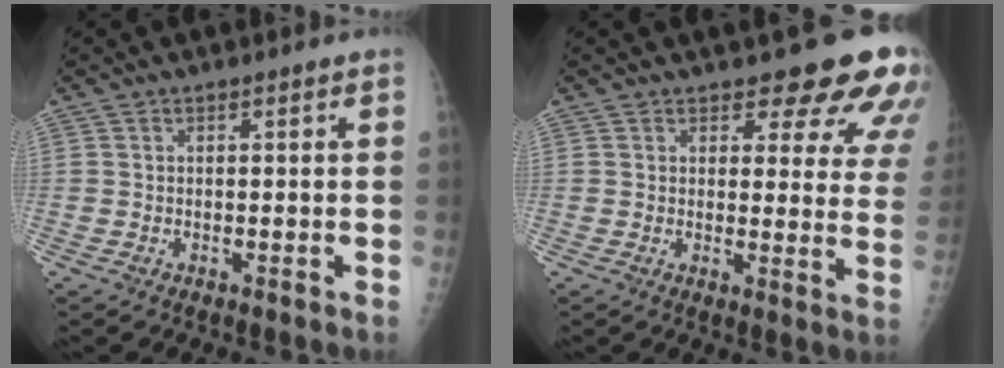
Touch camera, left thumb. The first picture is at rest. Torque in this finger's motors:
{"motor_torque": [0.29, 0.44, 1.08, -0.68, 0.15]}